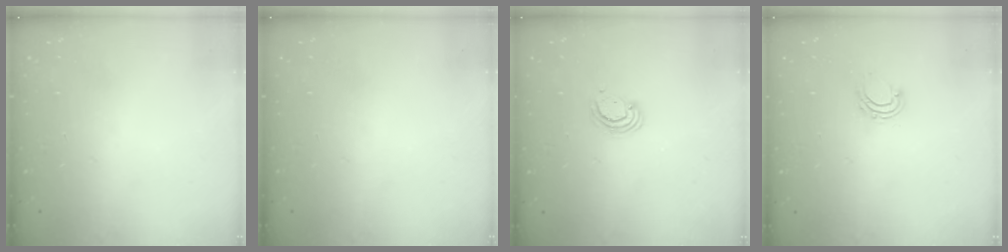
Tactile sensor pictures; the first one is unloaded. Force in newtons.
{"total": 0.0}
{"total": 3.1, "press": 3.1, "slide": 0.3}
{"total": 5.2, "press": 5.1, "slide": 0.7}